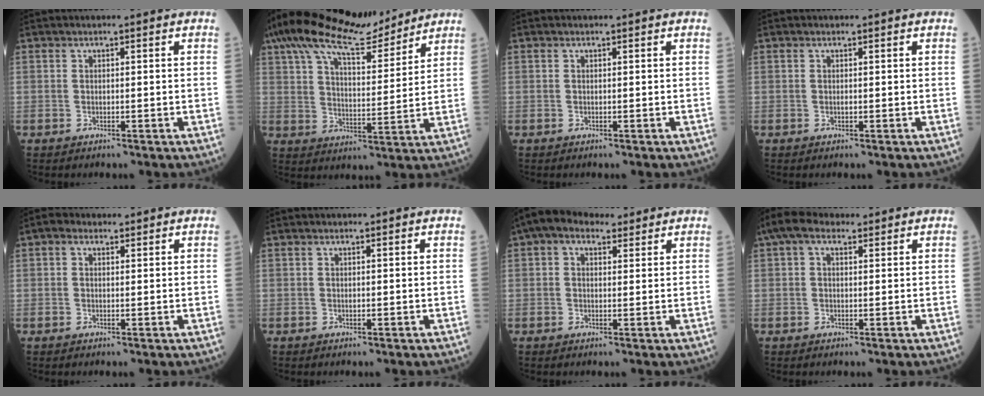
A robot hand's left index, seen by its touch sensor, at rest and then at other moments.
{"total": 14.9, "force": [12.8, 3.1, 6.9], "torque": [-0.128, 0.017, 0.211]}
{"total": 0.0}
{"total": 0.0}
{"total": 1.4, "force": [0.8, 1.0, 0.7], "torque": [-0.016, 0.013, 0.011]}
{"total": 0.0}
{"total": 5.5, "force": [3.5, 3.2, 2.8], "torque": [-0.058, 0.038, 0.061]}
{"total": 4.7, "force": [2.7, 2.5, 2.9], "torque": [-0.066, 0.038, 0.051]}